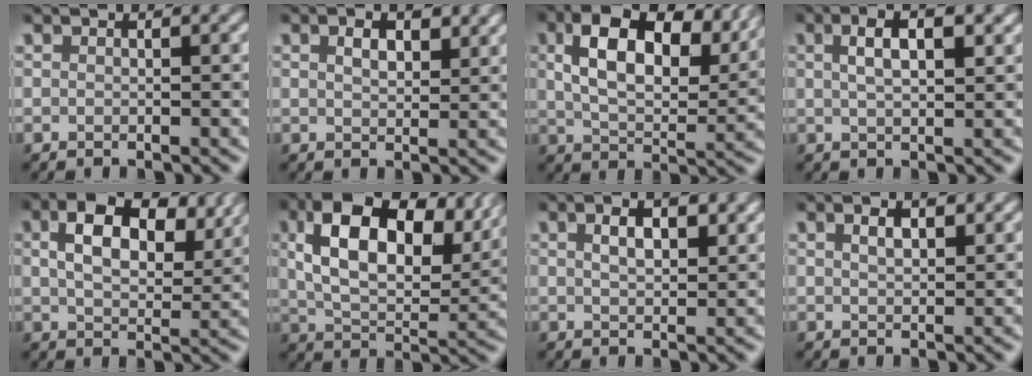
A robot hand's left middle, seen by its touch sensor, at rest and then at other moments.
{"total": 2.8, "force": [1.4, 1.5, 1.9], "torque": [-0.035, 0.002, 0.026]}
{"total": 10.8, "force": [4.8, 5.4, 8.0], "torque": [-0.136, 0.007, 0.085]}
{"total": 4.1, "force": [1.6, 1.5, 3.5], "torque": [-0.059, 0.012, 0.022]}
{"total": 8.2, "force": [3.3, 4.5, 5.9], "torque": [-0.100, 0.004, 0.056]}
{"total": 12.9, "force": [5.4, 6.7, 9.6], "torque": [-0.156, 0.006, 0.098]}
{"total": 3.3, "force": [1.5, 1.5, 2.6], "torque": [-0.047, 0.006, 0.027]}
{"total": 2.2, "force": [1.2, 0.9, 1.6], "torque": [-0.028, 0.005, 0.022]}